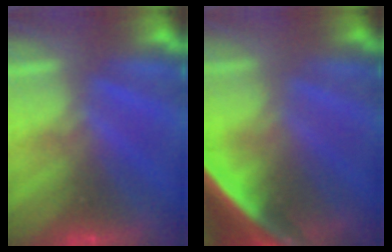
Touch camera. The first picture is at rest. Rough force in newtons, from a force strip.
{"total": 7.3}